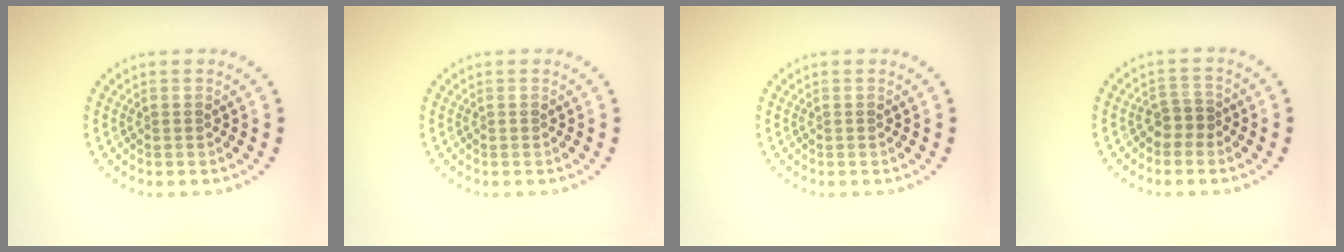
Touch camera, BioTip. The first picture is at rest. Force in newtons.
{"total": 0.0}
{"total": 0.0}
{"total": 1.6, "press": 1.3, "slide": 0.9}